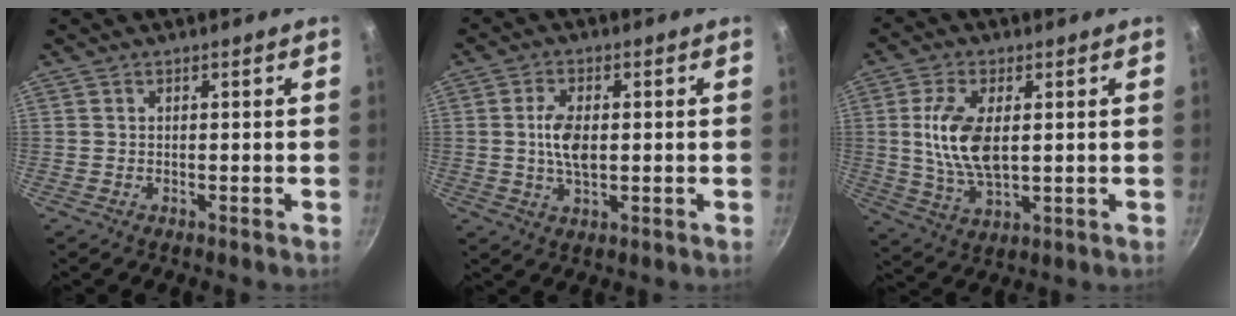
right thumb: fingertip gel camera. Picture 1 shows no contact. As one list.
[{"total": 6.3, "force": [0.3, 3.2, 5.4], "torque": [-0.105, 0.001, 0.004]}, {"total": 11.4, "force": [1.3, 5.6, 9.8], "torque": [-0.198, -0.011, 0.031]}]